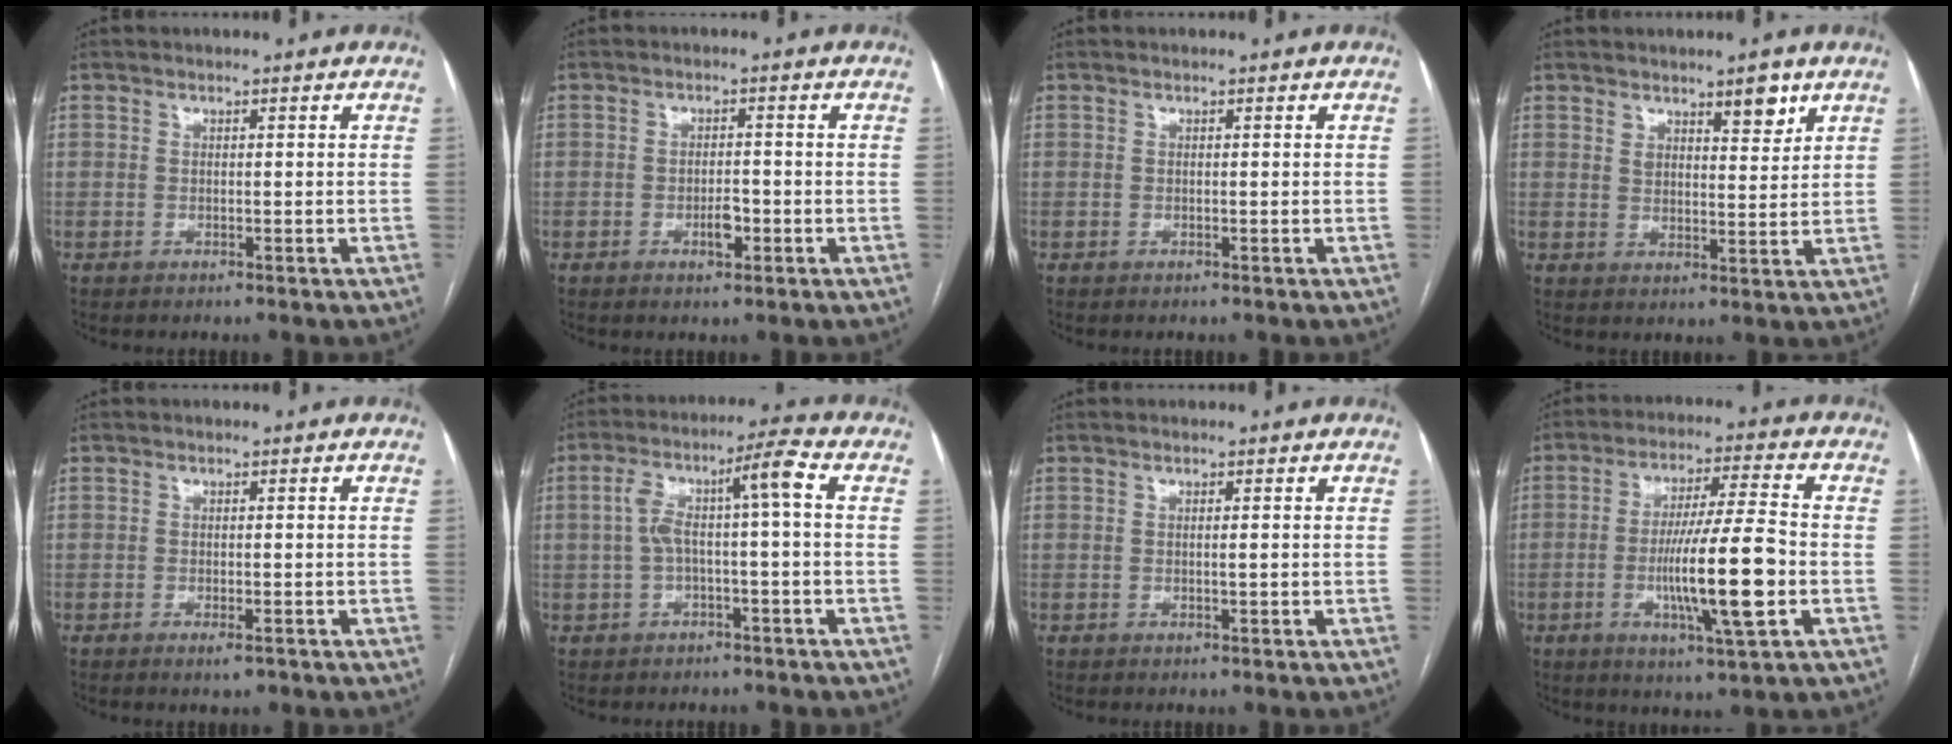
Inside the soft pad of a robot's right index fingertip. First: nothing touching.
{"total": 2.8, "force": [-1.1, 1.1, 2.3], "torque": [-0.039, 0.001, -0.016]}
{"total": 0.0}
{"total": 5.1, "force": [3.5, 1.7, 3.4], "torque": [-0.051, -0.005, 0.054]}
{"total": 1.6, "force": [-1.1, 0.4, 1.1], "torque": [-0.015, -0.001, -0.015]}
{"total": 7.7, "force": [0.2, 0.4, 7.6], "torque": [-0.142, 0.039, 0.006]}
{"total": 0.6, "force": [-0.1, -0.1, 0.6], "torque": [-0.011, 0.000, -0.001]}
{"total": 13.6, "force": [-3.2, 0.2, 13.2], "torque": [-0.237, -0.010, -0.057]}